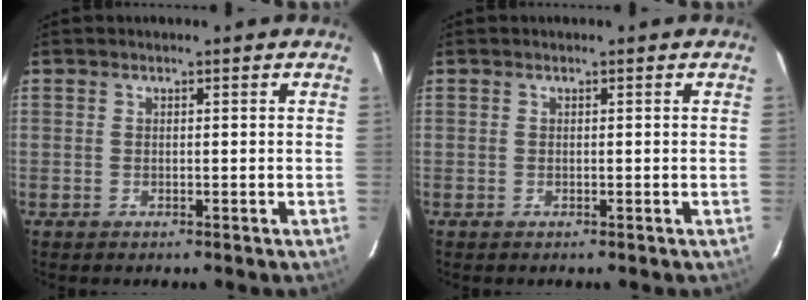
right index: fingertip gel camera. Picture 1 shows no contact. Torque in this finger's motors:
{"motor_torque": [-0.02, -0.02, 0.00, 0.00]}